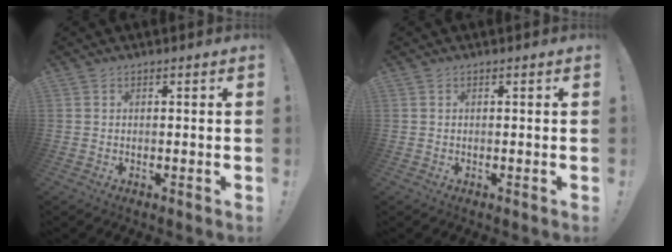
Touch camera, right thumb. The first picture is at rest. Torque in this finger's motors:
{"motor_torque": [-0.09, -0.02, -0.06, 0.06, 0.00]}